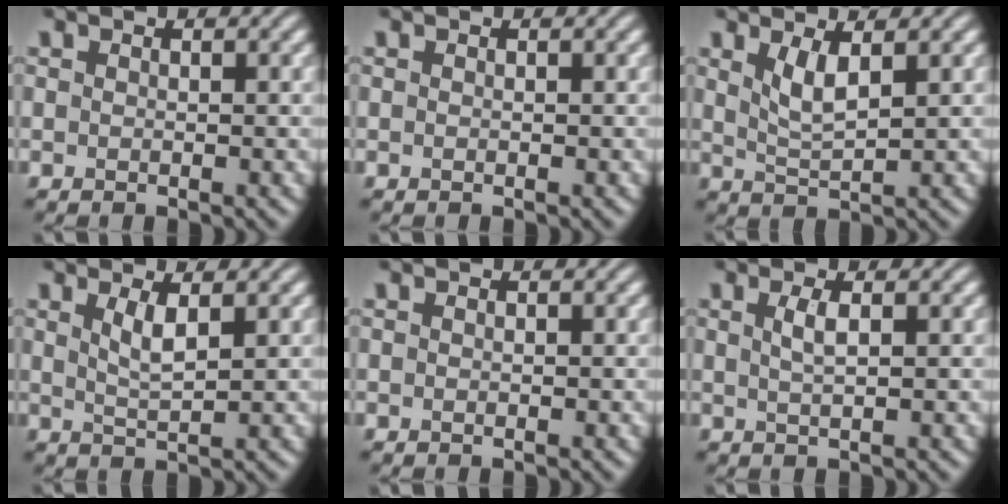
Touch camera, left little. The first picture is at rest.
{"total": 0.0}
{"total": 2.5, "force": [1.3, 0.7, 2.1], "torque": [-0.043, -0.007, 0.029]}
{"total": 2.2, "force": [1.0, 0.5, 1.9], "torque": [-0.037, -0.004, 0.021]}
{"total": 0.0}
{"total": 1.7, "force": [0.5, 0.5, 1.5], "torque": [-0.029, 0.003, 0.008]}